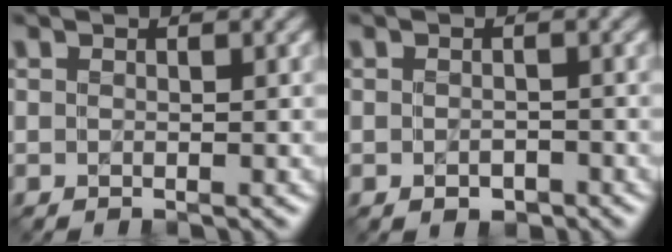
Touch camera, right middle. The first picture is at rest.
{"total": 1.3, "force": [-0.6, 0.8, 0.9], "torque": [-0.017, -0.002, -0.011]}